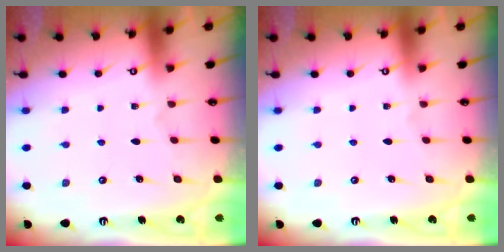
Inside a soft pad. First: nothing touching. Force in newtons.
{"total": 0.0}